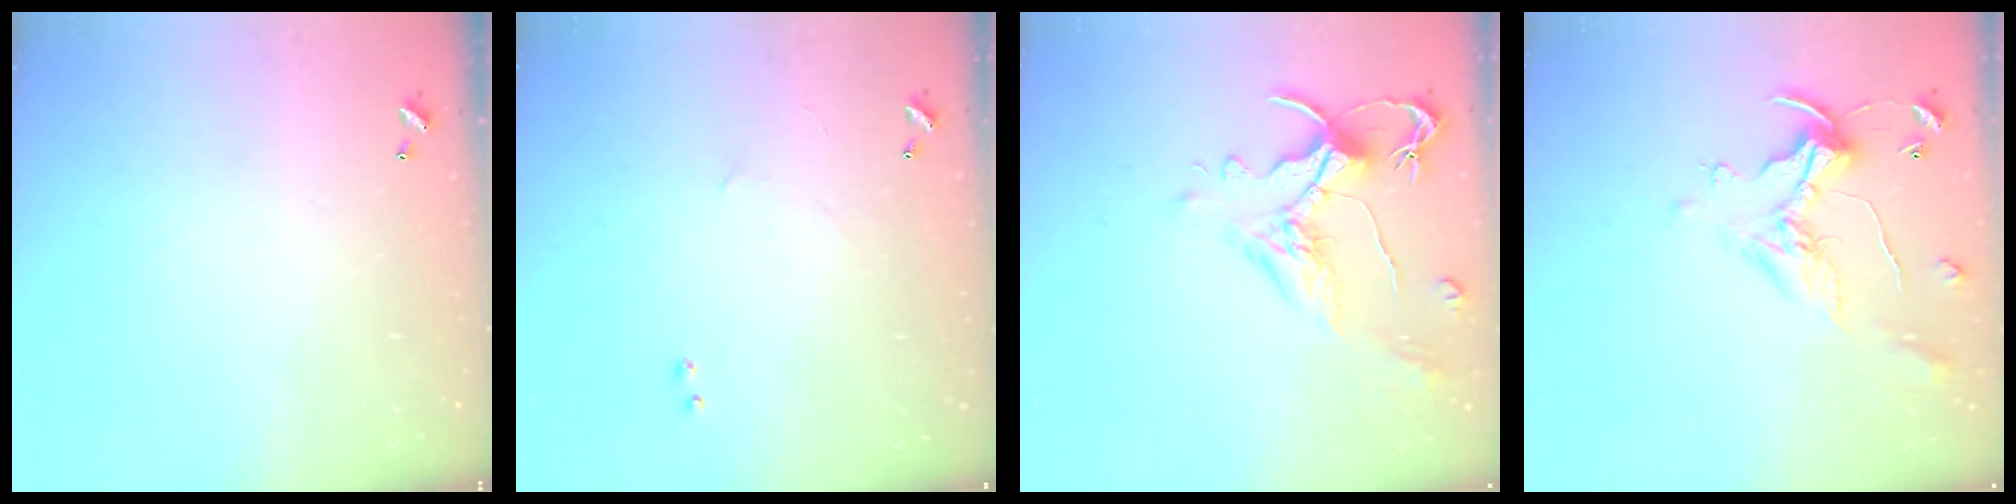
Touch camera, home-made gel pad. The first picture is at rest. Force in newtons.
{"total": 2.5, "press": 2.4, "slide": 0.4}
{"total": 1.6, "press": 1.1, "slide": 1.2}
{"total": 1.1, "press": 0.8, "slide": 0.9}